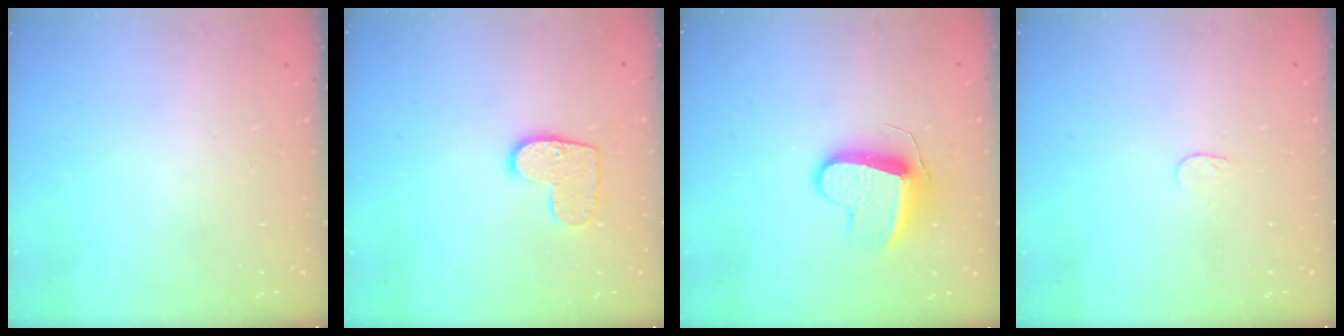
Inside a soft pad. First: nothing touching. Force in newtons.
{"total": 9.8, "press": 9.8, "slide": 0.4}
{"total": 9.9, "press": 9.9, "slide": 0.2}
{"total": 3.6, "press": 3.6, "slide": 0.3}